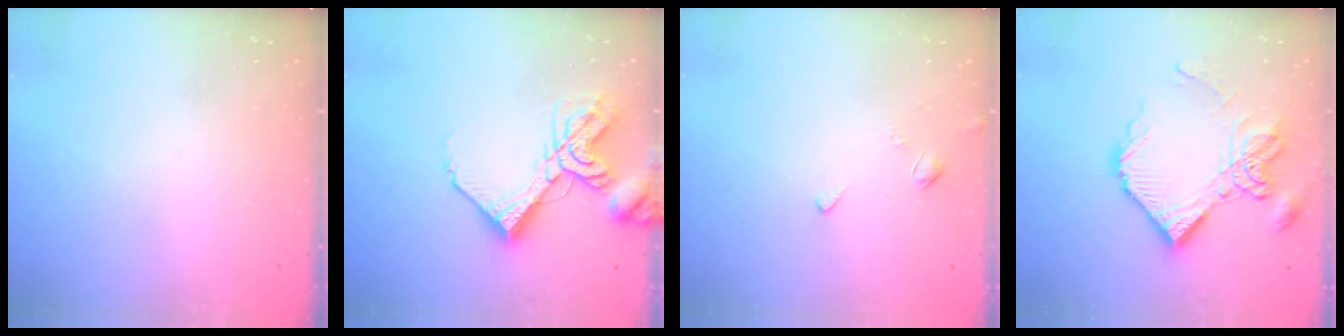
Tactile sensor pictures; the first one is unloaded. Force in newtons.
{"total": 15.5, "press": 15.4, "slide": 2.0}
{"total": 2.5, "press": 2.5, "slide": 0.5}
{"total": 15.8, "press": 15.7, "slide": 1.5}